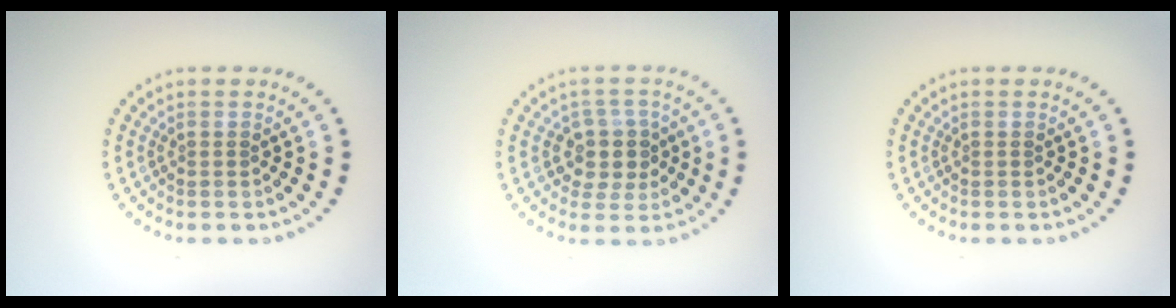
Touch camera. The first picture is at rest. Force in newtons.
{"total": 3.3, "press": 2.9, "slide": 1.5}
{"total": 0.0}